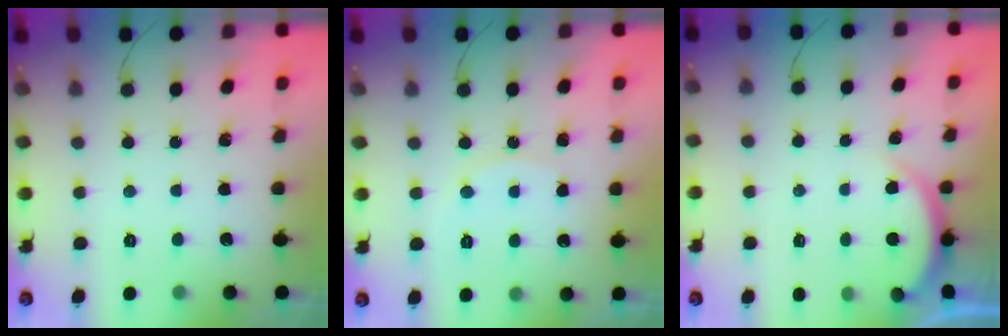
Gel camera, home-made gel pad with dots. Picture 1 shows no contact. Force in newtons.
{"total": 5.1, "press": 5.1, "slide": 0.2}
{"total": 2.1, "press": 2.0, "slide": 0.5}